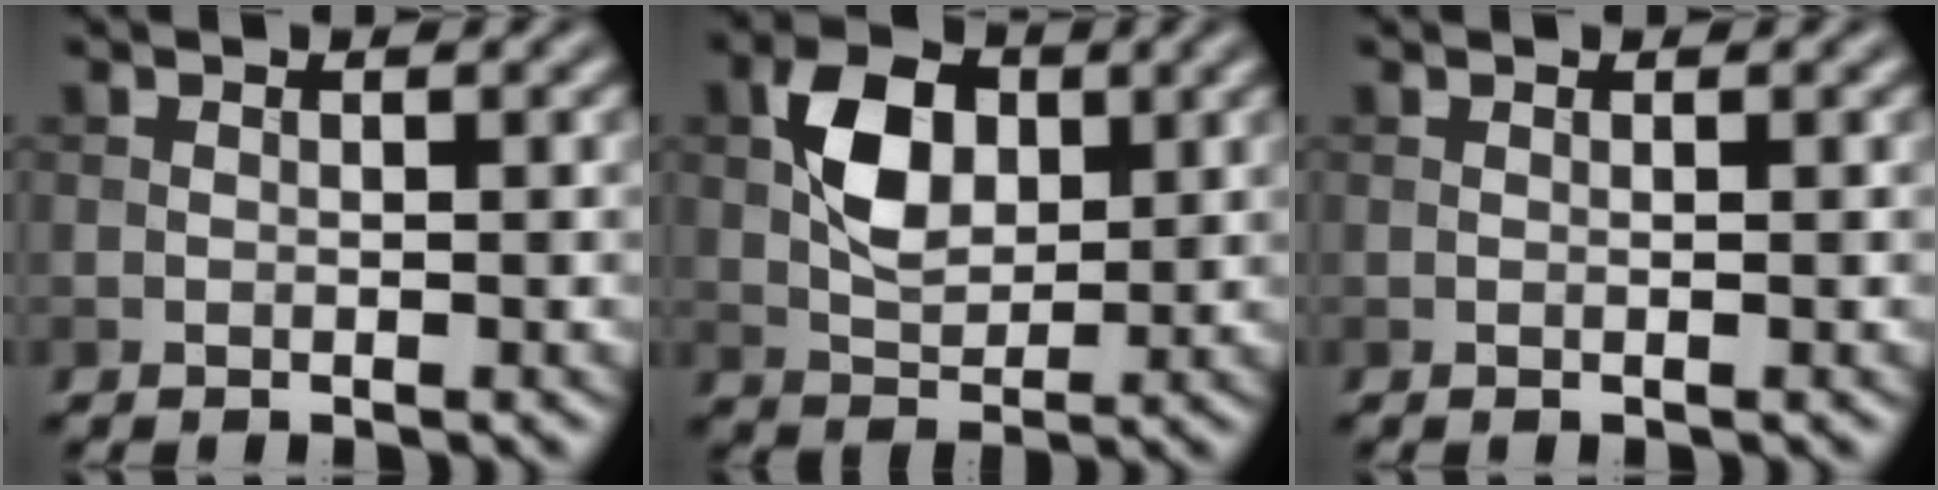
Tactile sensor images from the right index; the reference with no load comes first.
{"total": 5.7, "force": [1.3, 3.7, 4.1], "torque": [-0.071, 0.006, 0.018]}
{"total": 0.0}